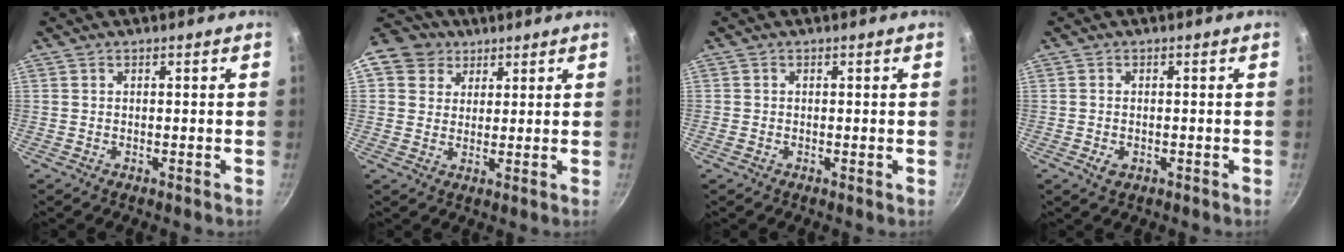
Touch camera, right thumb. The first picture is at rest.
{"total": 10.8, "force": [5.5, 8.7, 3.2], "torque": [-0.049, 0.012, 0.091]}
{"total": 0.8, "force": [-0.2, 0.6, 0.5], "torque": [-0.008, 0.001, -0.006]}
{"total": 2.3, "force": [-0.7, 1.5, 1.6], "torque": [-0.030, -0.001, -0.013]}